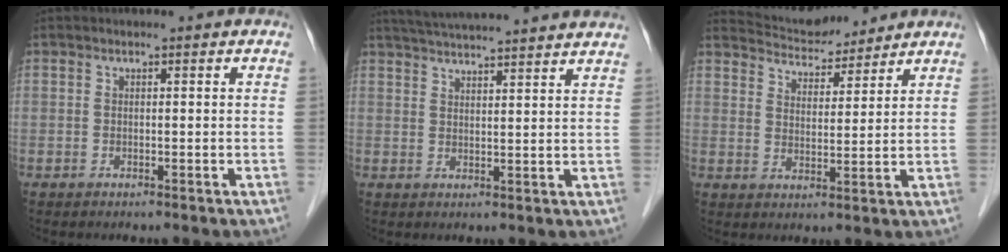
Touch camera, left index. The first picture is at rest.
{"total": 16.6, "force": [15.3, 0.3, 6.4], "torque": [-0.112, 0.022, 0.207]}
{"total": 8.5, "force": [8.3, 1.7, 1.0], "torque": [-0.022, 0.017, 0.138]}